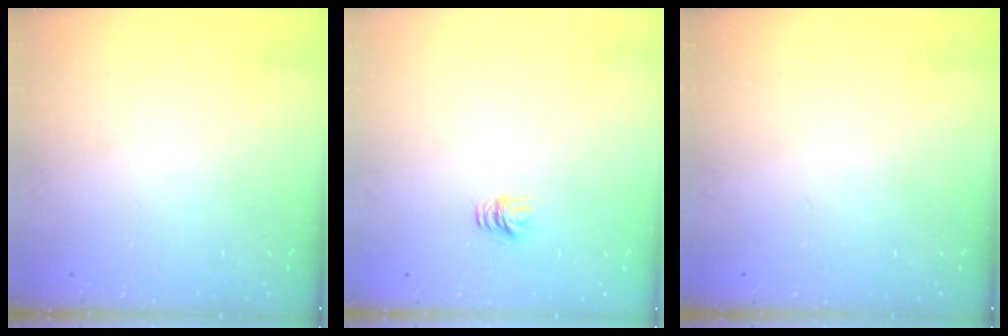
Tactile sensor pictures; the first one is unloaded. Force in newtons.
{"total": 5.1, "press": 5.1, "slide": 0.5}
{"total": 0.0}